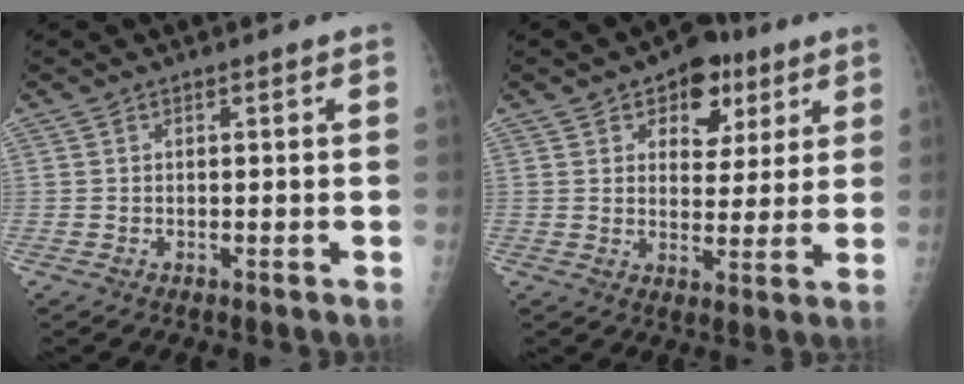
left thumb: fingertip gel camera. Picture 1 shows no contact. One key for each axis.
{"total": 9.8, "fx": 5.1, "fy": 6.5, "fz": 5.3, "tx": -0.029, "ty": -0.017, "tz": 0.070}